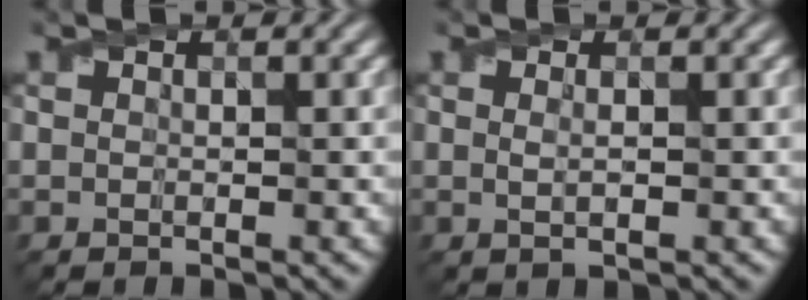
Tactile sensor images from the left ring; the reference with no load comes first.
{"total": 1.3, "force": [0.2, 0.4, 1.2], "torque": [-0.018, -0.005, 0.003]}